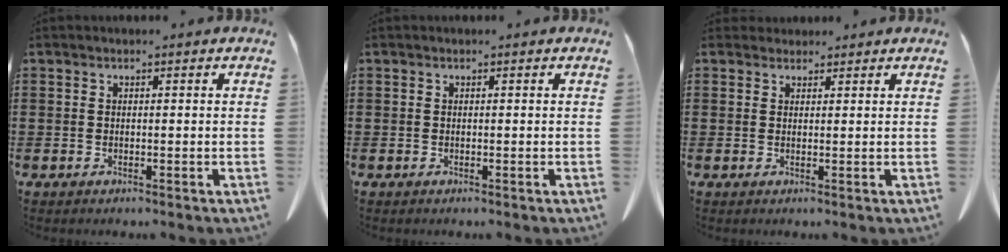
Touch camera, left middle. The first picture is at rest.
{"total": 0.0}
{"total": 1.7, "force": [1.5, 0.7, 0.1], "torque": [-0.007, 0.003, 0.030]}